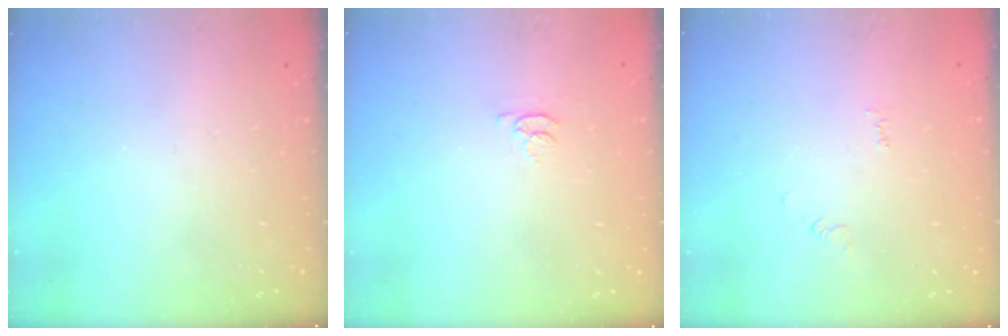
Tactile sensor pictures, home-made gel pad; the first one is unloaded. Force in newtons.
{"total": 2.8, "press": 2.8, "slide": 0.4}
{"total": 3.2, "press": 3.1, "slide": 0.6}